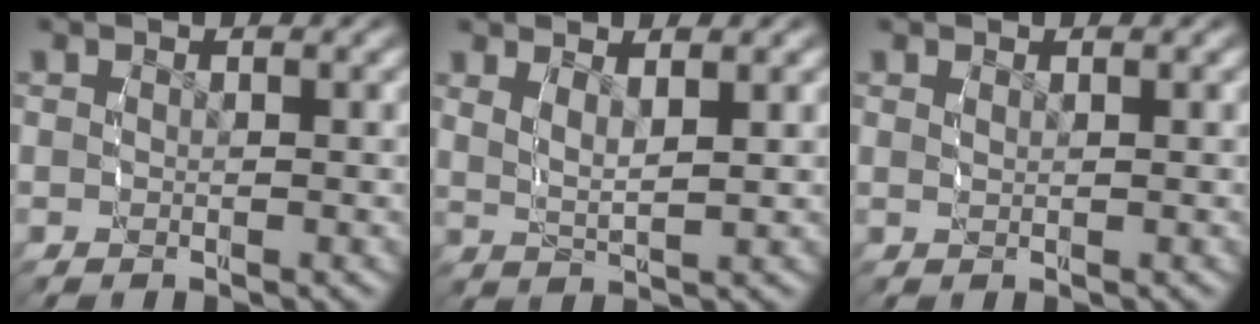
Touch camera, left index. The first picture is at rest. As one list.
[{"total": 2.9, "force": [1.6, 0.9, 2.3], "torque": [-0.044, -0.006, 0.031]}, {"total": 0.7, "force": [0.4, -0.5, 0.2], "torque": [-0.003, -0.004, 0.014]}]